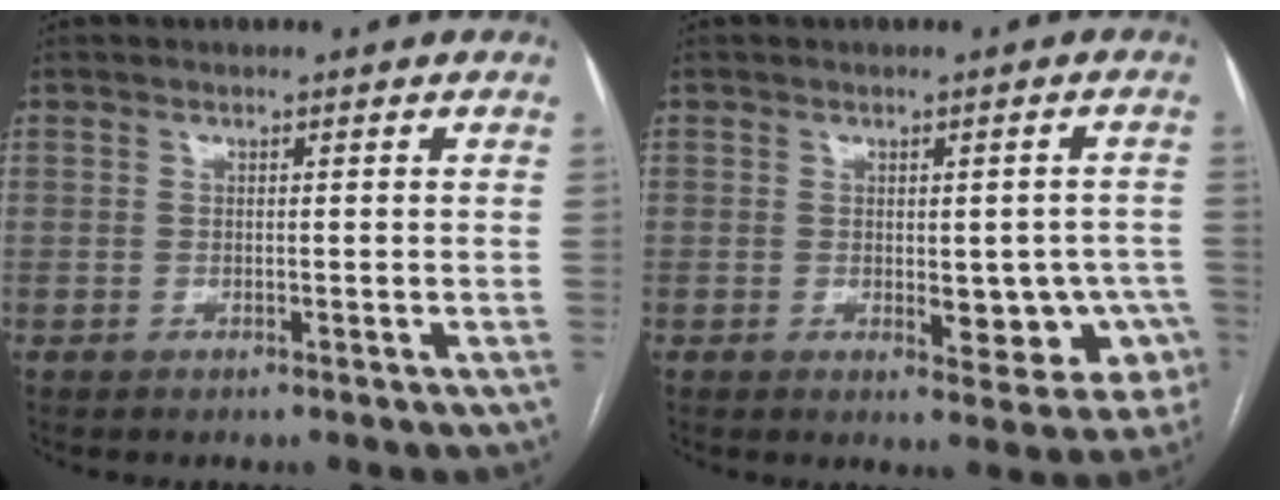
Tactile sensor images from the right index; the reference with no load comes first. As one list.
[{"total": 8.6, "force": [-2.1, 4.2, 7.2], "torque": [-0.066, 0.016, -0.017]}]